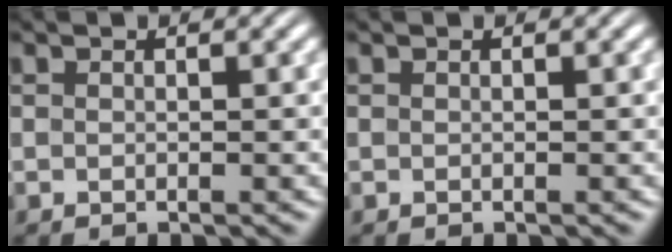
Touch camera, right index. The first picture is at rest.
{"total": 0.0}